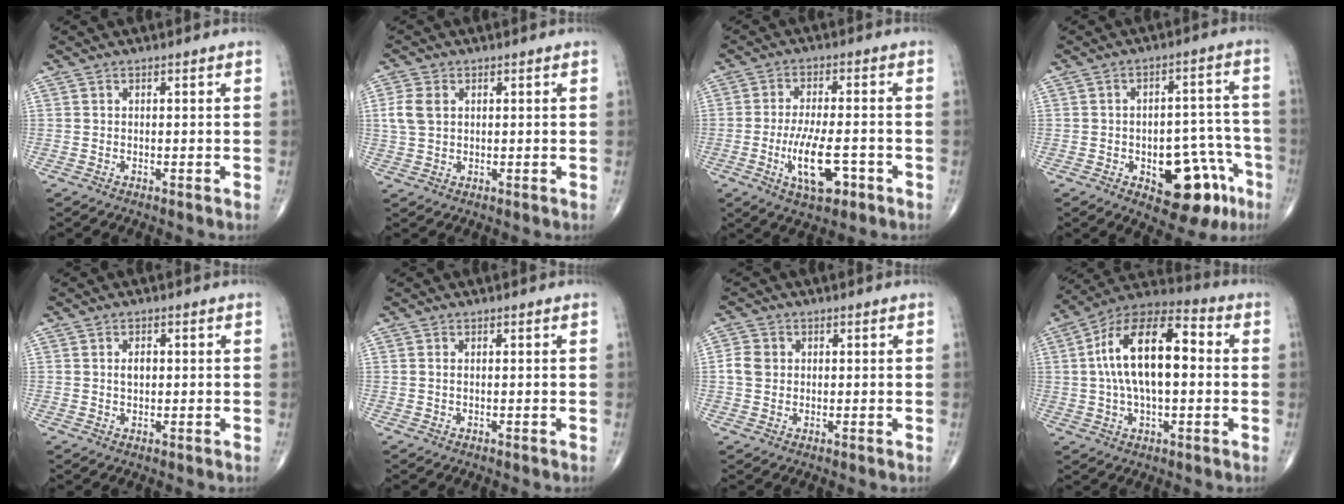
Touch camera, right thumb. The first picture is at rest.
{"total": 4.6, "force": [1.0, 3.2, 3.1], "torque": [-0.069, 0.004, 0.021]}
{"total": 10.1, "force": [-3.6, 3.8, 8.7], "torque": [-0.153, 0.006, -0.058]}
{"total": 15.0, "force": [-6.7, 7.7, 10.9], "torque": [-0.095, 0.055, -0.077]}
{"total": 2.1, "force": [0.2, 1.4, 1.6], "torque": [-0.020, 0.001, 0.003]}
{"total": 0.6, "force": [0.1, 0.3, 0.5], "torque": [-0.015, 0.004, 0.004]}
{"total": 3.7, "force": [0.4, 3.2, 1.9], "torque": [-0.029, 0.005, 0.003]}
{"total": 18.2, "force": [1.7, 8.9, 15.9], "torque": [-0.269, 0.035, 0.018]}